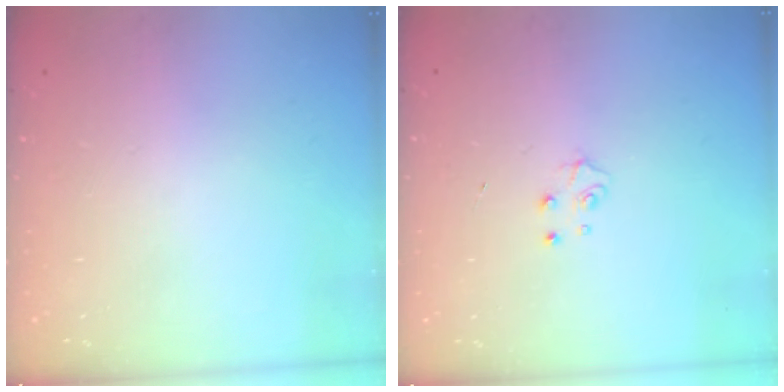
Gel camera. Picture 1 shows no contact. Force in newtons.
{"total": 4.0, "press": 4.0, "slide": 0.5}